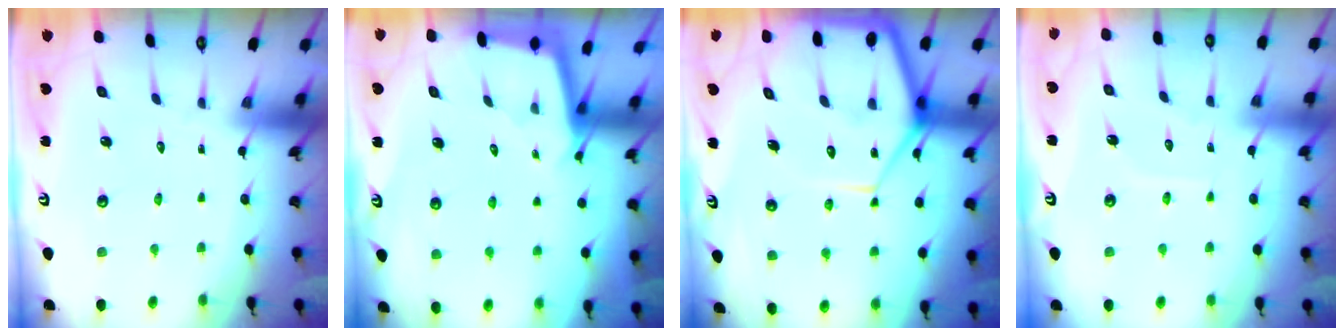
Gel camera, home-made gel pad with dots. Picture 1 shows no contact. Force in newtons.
{"total": 2.3, "press": 2.3, "slide": 0.2}
{"total": 18.3, "press": 18.3, "slide": 1.8}
{"total": 5.1, "press": 5.0, "slide": 0.6}